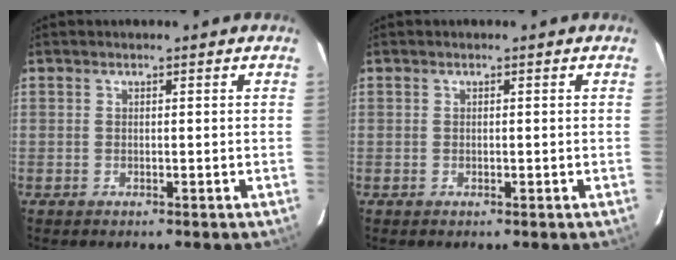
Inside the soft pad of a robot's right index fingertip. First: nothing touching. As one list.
[{"total": 0.0}]